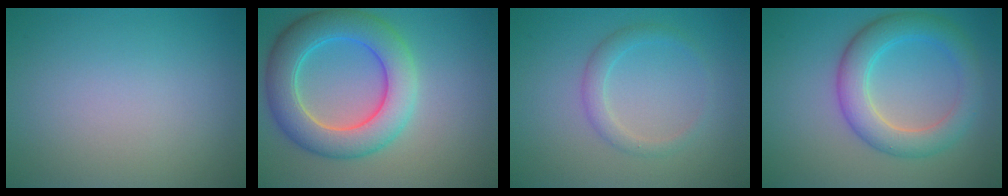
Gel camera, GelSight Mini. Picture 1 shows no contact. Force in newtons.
{"total": 7.5, "press": 7.5, "slide": 0.2}
{"total": 1.9, "press": 1.9, "slide": 0.2}
{"total": 5.2, "press": 5.2, "slide": 0.1}